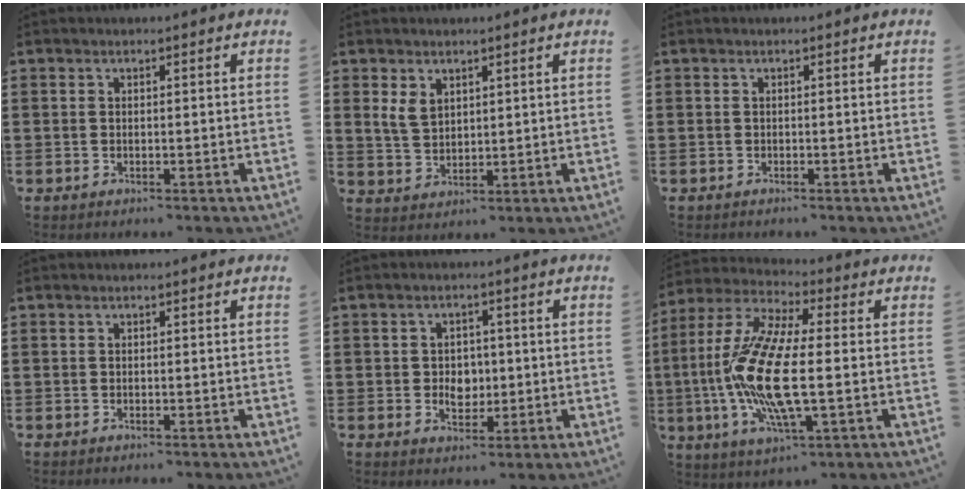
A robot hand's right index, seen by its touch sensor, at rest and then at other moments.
{"total": 3.7, "force": [1.7, 2.6, 2.0], "torque": [-0.047, 0.009, 0.033]}
{"total": 0.5, "force": [-0.4, 0.3, -0.1], "torque": [0.003, 0.003, -0.011]}
{"total": 0.0}
{"total": 3.7, "force": [-0.3, 2.9, 2.2], "torque": [-0.035, -0.001, -0.013]}
{"total": 15.0, "force": [-1.9, 4.5, 14.2], "torque": [-0.321, -0.024, -0.042]}